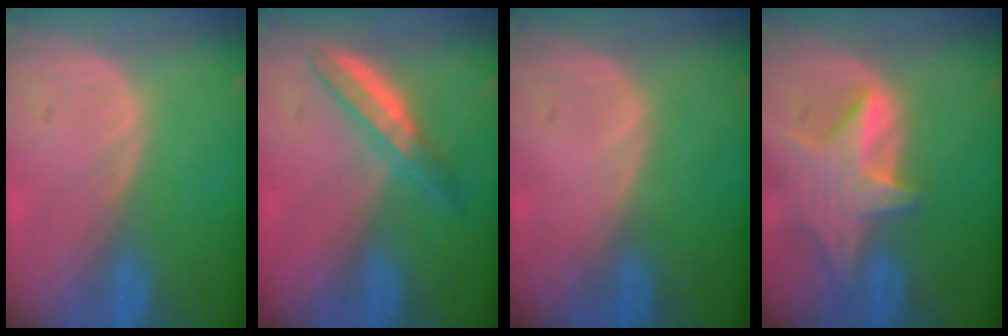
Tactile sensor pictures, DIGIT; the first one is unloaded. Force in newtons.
{"total": 4.6, "press": 4.6, "slide": 0.1}
{"total": 0.0}
{"total": 7.4, "press": 6.9, "slide": 2.5}